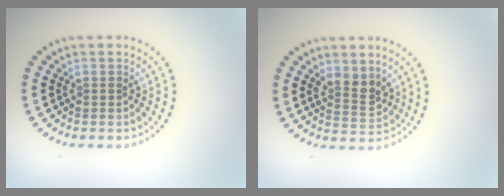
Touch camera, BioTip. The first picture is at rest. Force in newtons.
{"total": 2.6, "press": 2.4, "slide": 1.0}